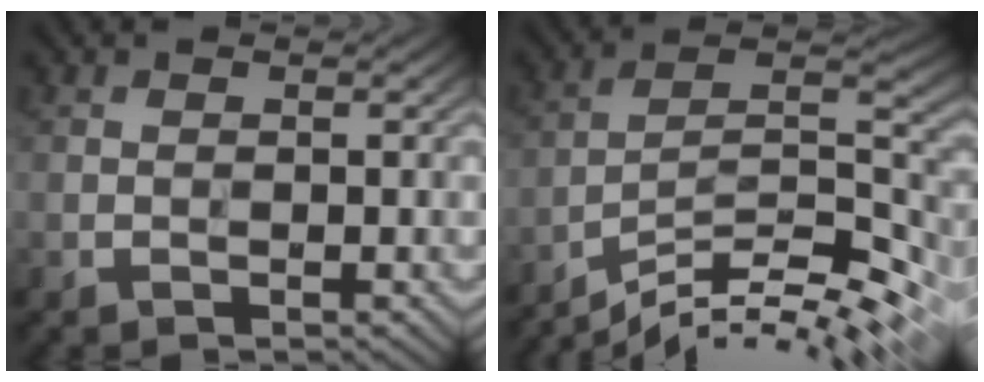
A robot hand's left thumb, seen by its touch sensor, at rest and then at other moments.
{"total": 12.4, "force": [-9.4, 2.1, 7.8], "torque": [-0.136, 0.012, -0.167]}